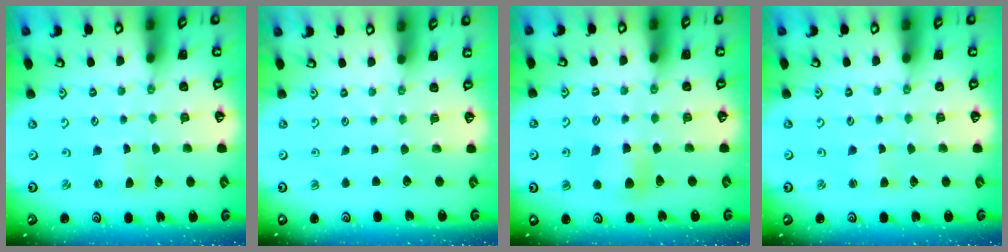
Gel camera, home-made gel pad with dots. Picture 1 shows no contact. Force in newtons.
{"total": 0.0}
{"total": 5.7, "press": 5.7, "slide": 0.6}
{"total": 1.5, "press": 1.4, "slide": 0.2}